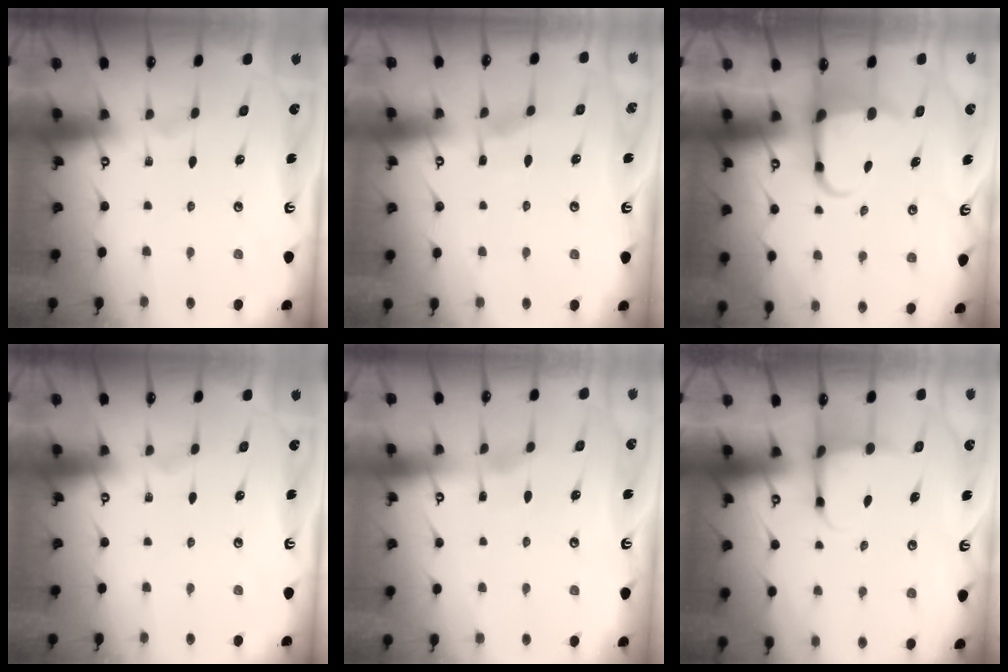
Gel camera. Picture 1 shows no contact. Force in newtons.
{"total": 3.0, "press": 3.0, "slide": 0.4}
{"total": 4.8, "press": 4.7, "slide": 1.2}
{"total": 0.0}
{"total": 2.6, "press": 2.5, "slide": 0.2}
{"total": 3.9, "press": 3.7, "slide": 1.3}